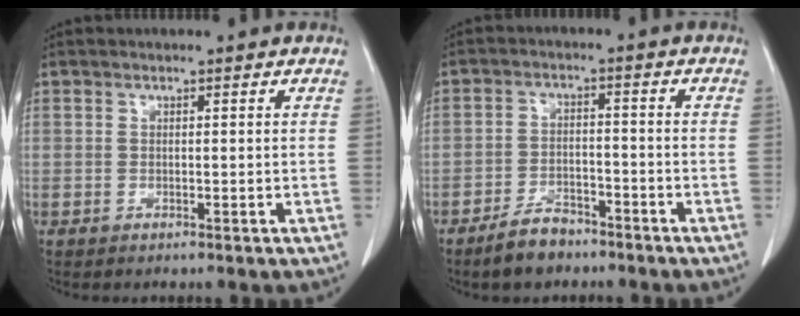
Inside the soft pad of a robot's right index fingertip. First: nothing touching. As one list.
[{"total": 5.4, "force": [-4.4, 2.3, 2.1], "torque": [-0.043, 0.001, -0.073]}]